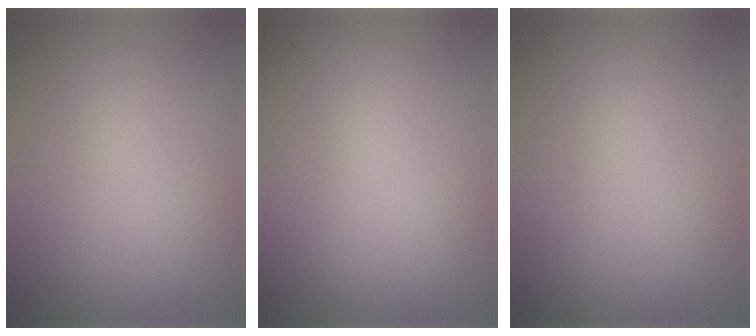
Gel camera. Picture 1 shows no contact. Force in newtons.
{"total": 0.0}
{"total": 0.0}